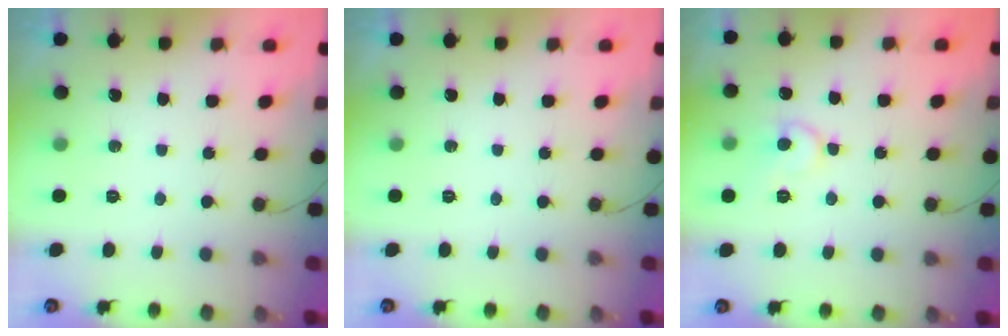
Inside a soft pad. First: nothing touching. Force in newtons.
{"total": 0.0}
{"total": 8.3, "press": 8.3, "slide": 0.8}